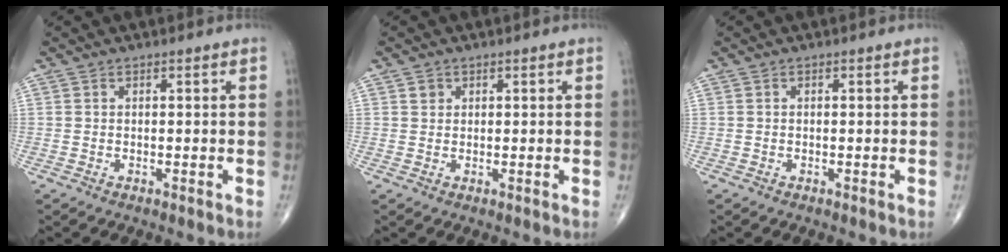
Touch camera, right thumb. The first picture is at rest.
{"total": 1.3, "force": [0.6, 1.1, 0.4], "torque": [0.002, -0.002, 0.008]}
{"total": 0.0}